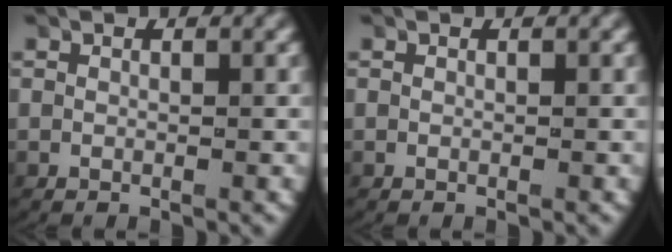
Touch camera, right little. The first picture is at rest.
{"total": 0.0}